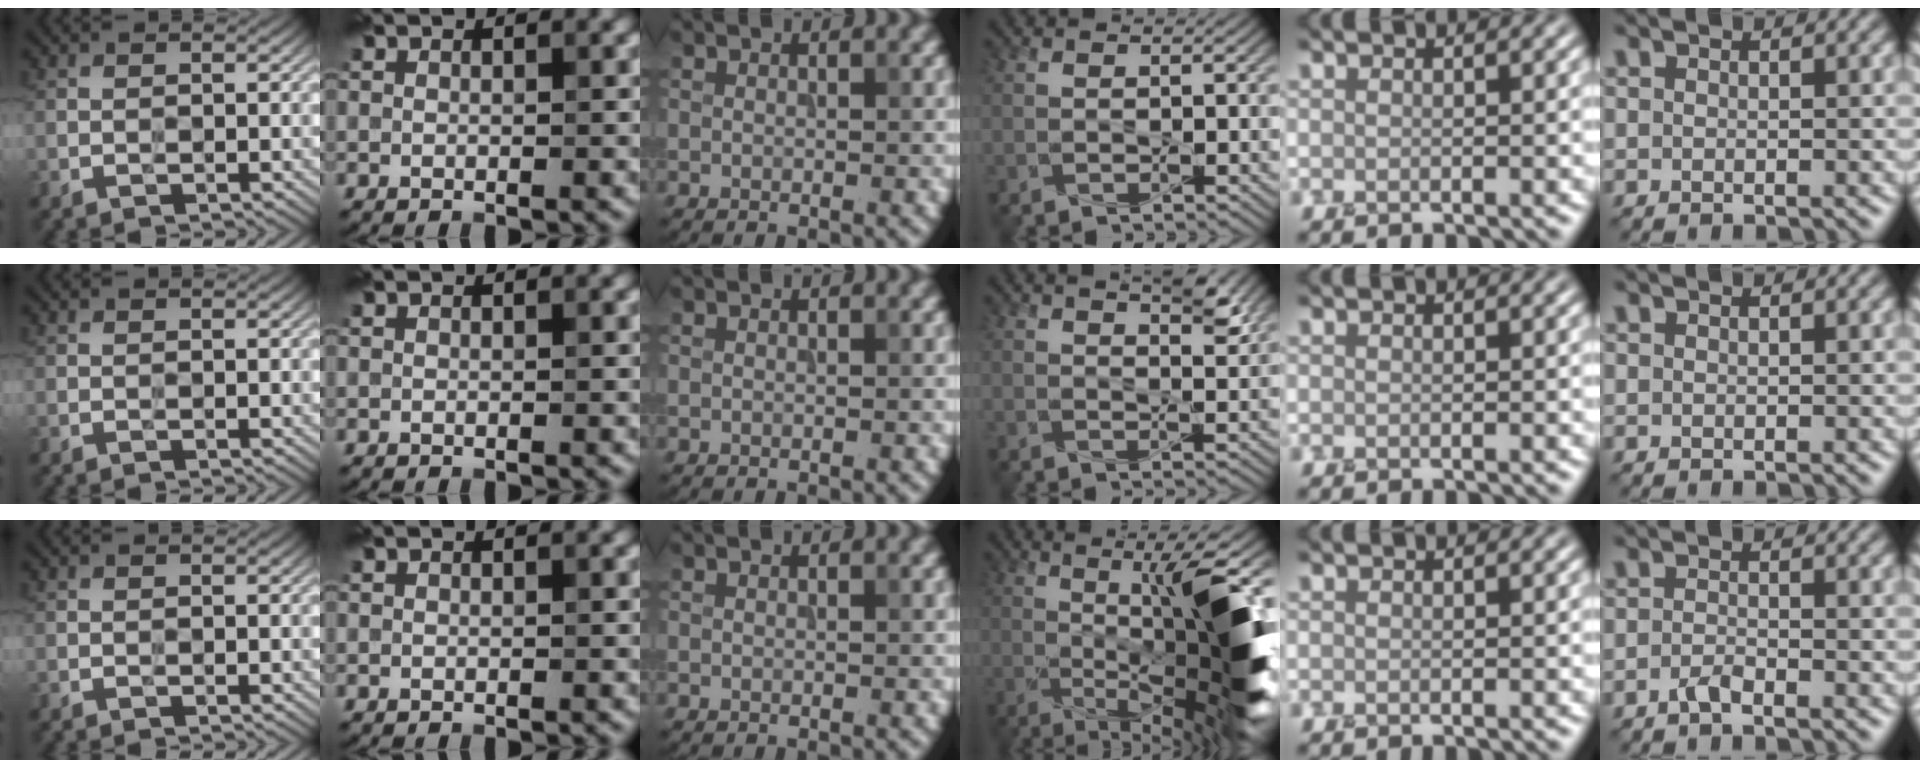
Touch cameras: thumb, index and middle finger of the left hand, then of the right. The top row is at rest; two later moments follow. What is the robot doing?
{"motion": "squeeze", "object": "paper clamp"}